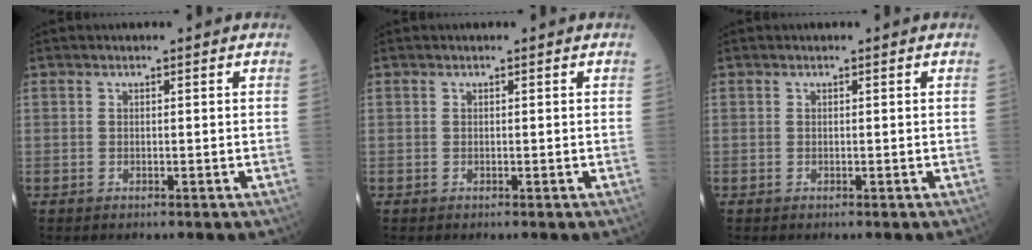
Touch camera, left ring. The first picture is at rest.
{"total": 0.0}
{"total": 0.0}